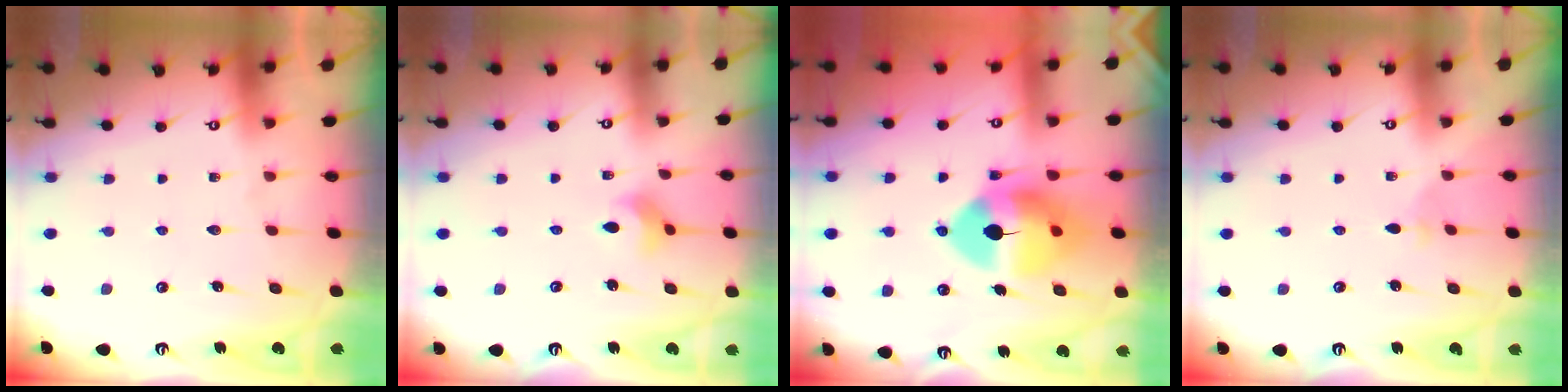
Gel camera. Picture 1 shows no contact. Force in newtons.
{"total": 3.9, "press": 3.8, "slide": 0.8}
{"total": 13.1, "press": 13.0, "slide": 1.9}
{"total": 2.0, "press": 1.9, "slide": 0.5}